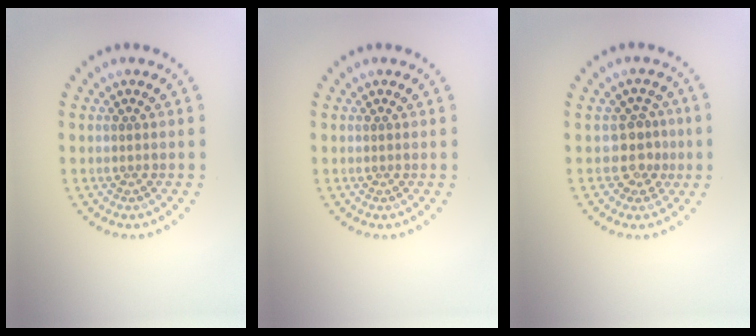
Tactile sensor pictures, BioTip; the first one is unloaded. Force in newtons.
{"total": 0.0}
{"total": 2.5, "press": 2.0, "slide": 1.6}